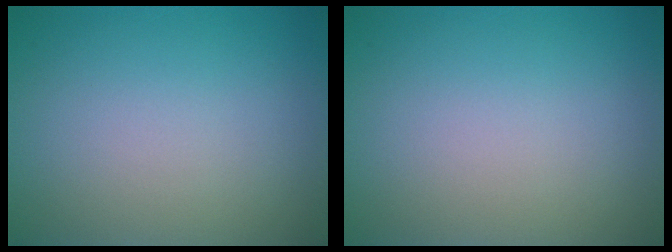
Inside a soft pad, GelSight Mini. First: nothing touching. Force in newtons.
{"total": 0.0}